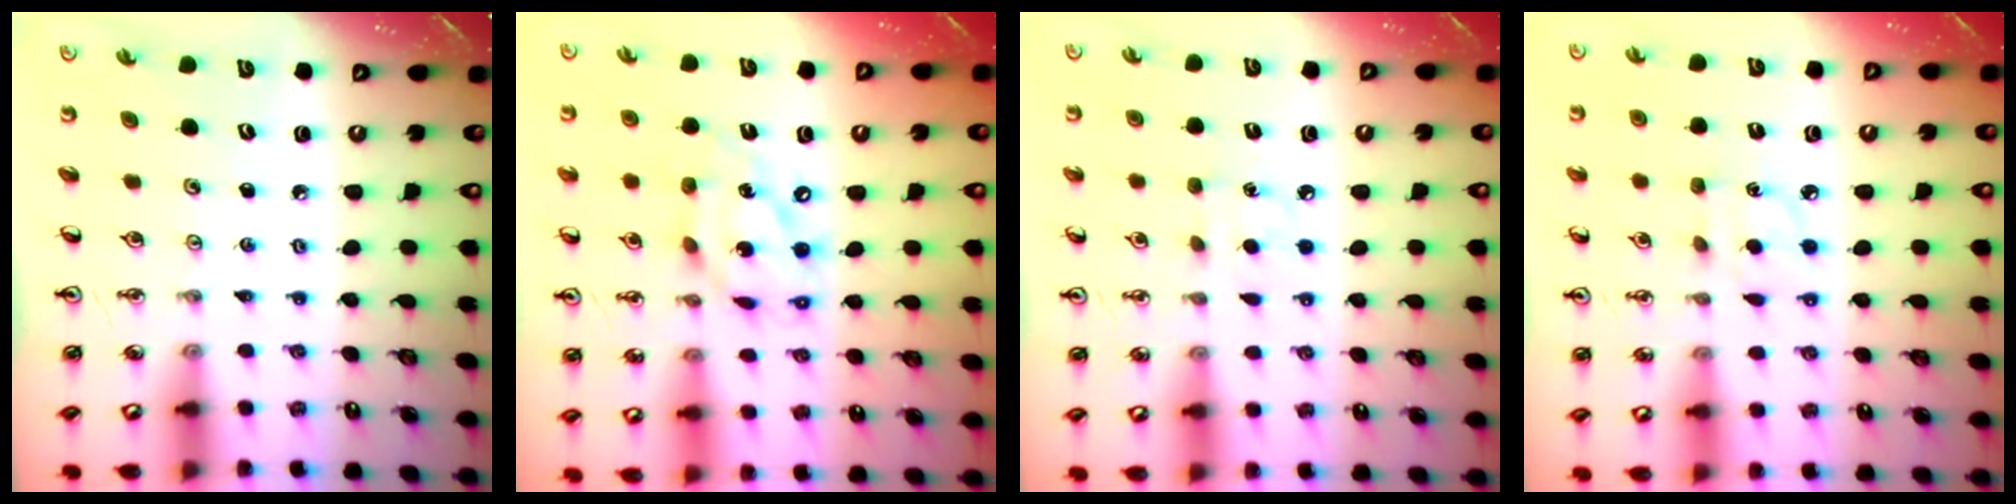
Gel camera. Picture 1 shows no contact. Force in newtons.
{"total": 14.0, "press": 13.9, "slide": 1.4}
{"total": 6.2, "press": 6.2, "slide": 0.7}
{"total": 6.8, "press": 6.8, "slide": 0.7}